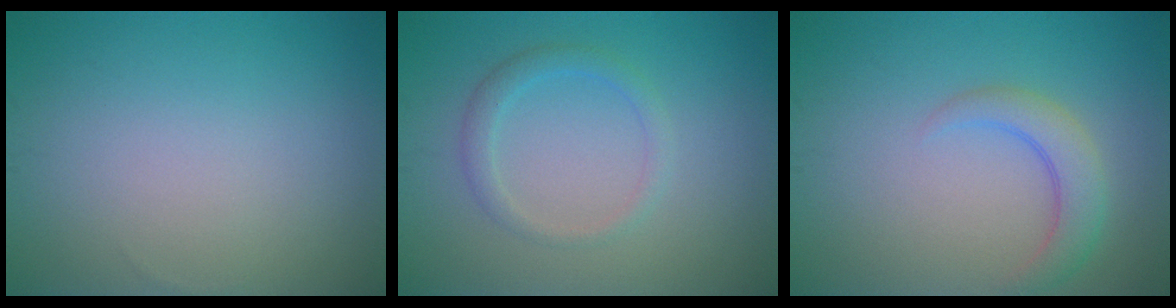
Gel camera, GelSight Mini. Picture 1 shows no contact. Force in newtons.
{"total": 1.9, "press": 1.9, "slide": 0.1}
{"total": 3.0, "press": 3.0, "slide": 0.3}